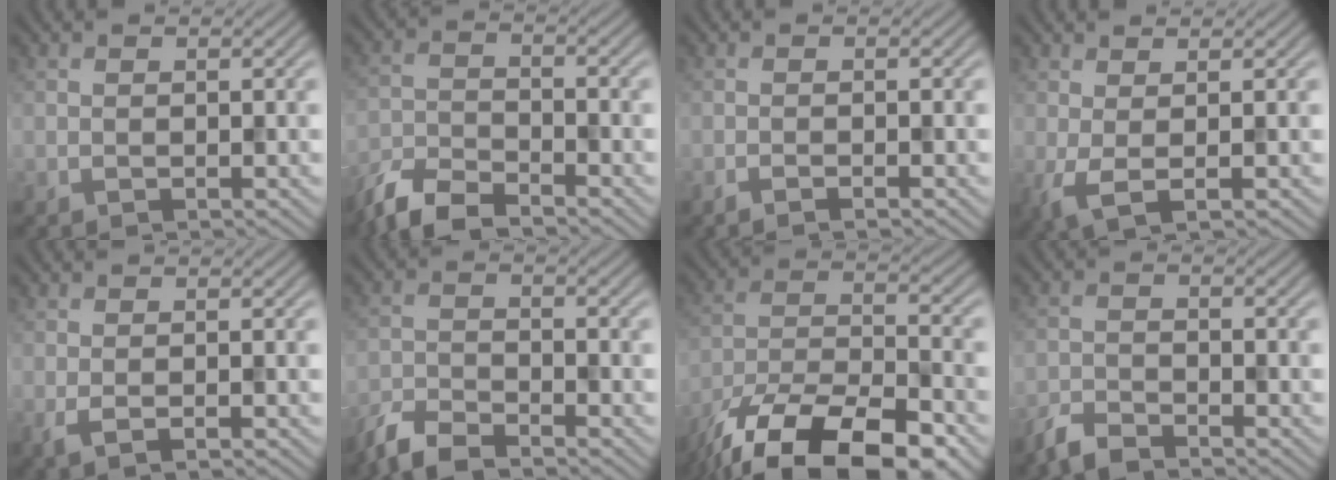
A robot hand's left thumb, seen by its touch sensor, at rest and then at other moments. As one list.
[{"total": 6.8, "force": [-5.9, 1.7, 2.9], "torque": [-0.062, -0.011, -0.128]}, {"total": 1.0, "force": [-0.8, 0.0, 0.7], "torque": [-0.011, 0.002, -0.017]}, {"total": 2.9, "force": [0.2, 0.7, 2.8], "torque": [-0.064, -0.002, 0.002]}, {"total": 1.6, "force": [-0.3, 0.2, 1.5], "torque": [-0.037, -0.001, -0.008]}, {"total": 5.0, "force": [-4.5, 1.1, 2.1], "torque": [-0.045, -0.008, -0.100]}, {"total": 17.1, "force": [-12.2, 6.2, 10.4], "torque": [-0.203, -0.037, -0.202]}, {"total": 3.4, "force": [-3.2, 0.6, 1.2], "torque": [-0.028, -0.006, -0.073]}]